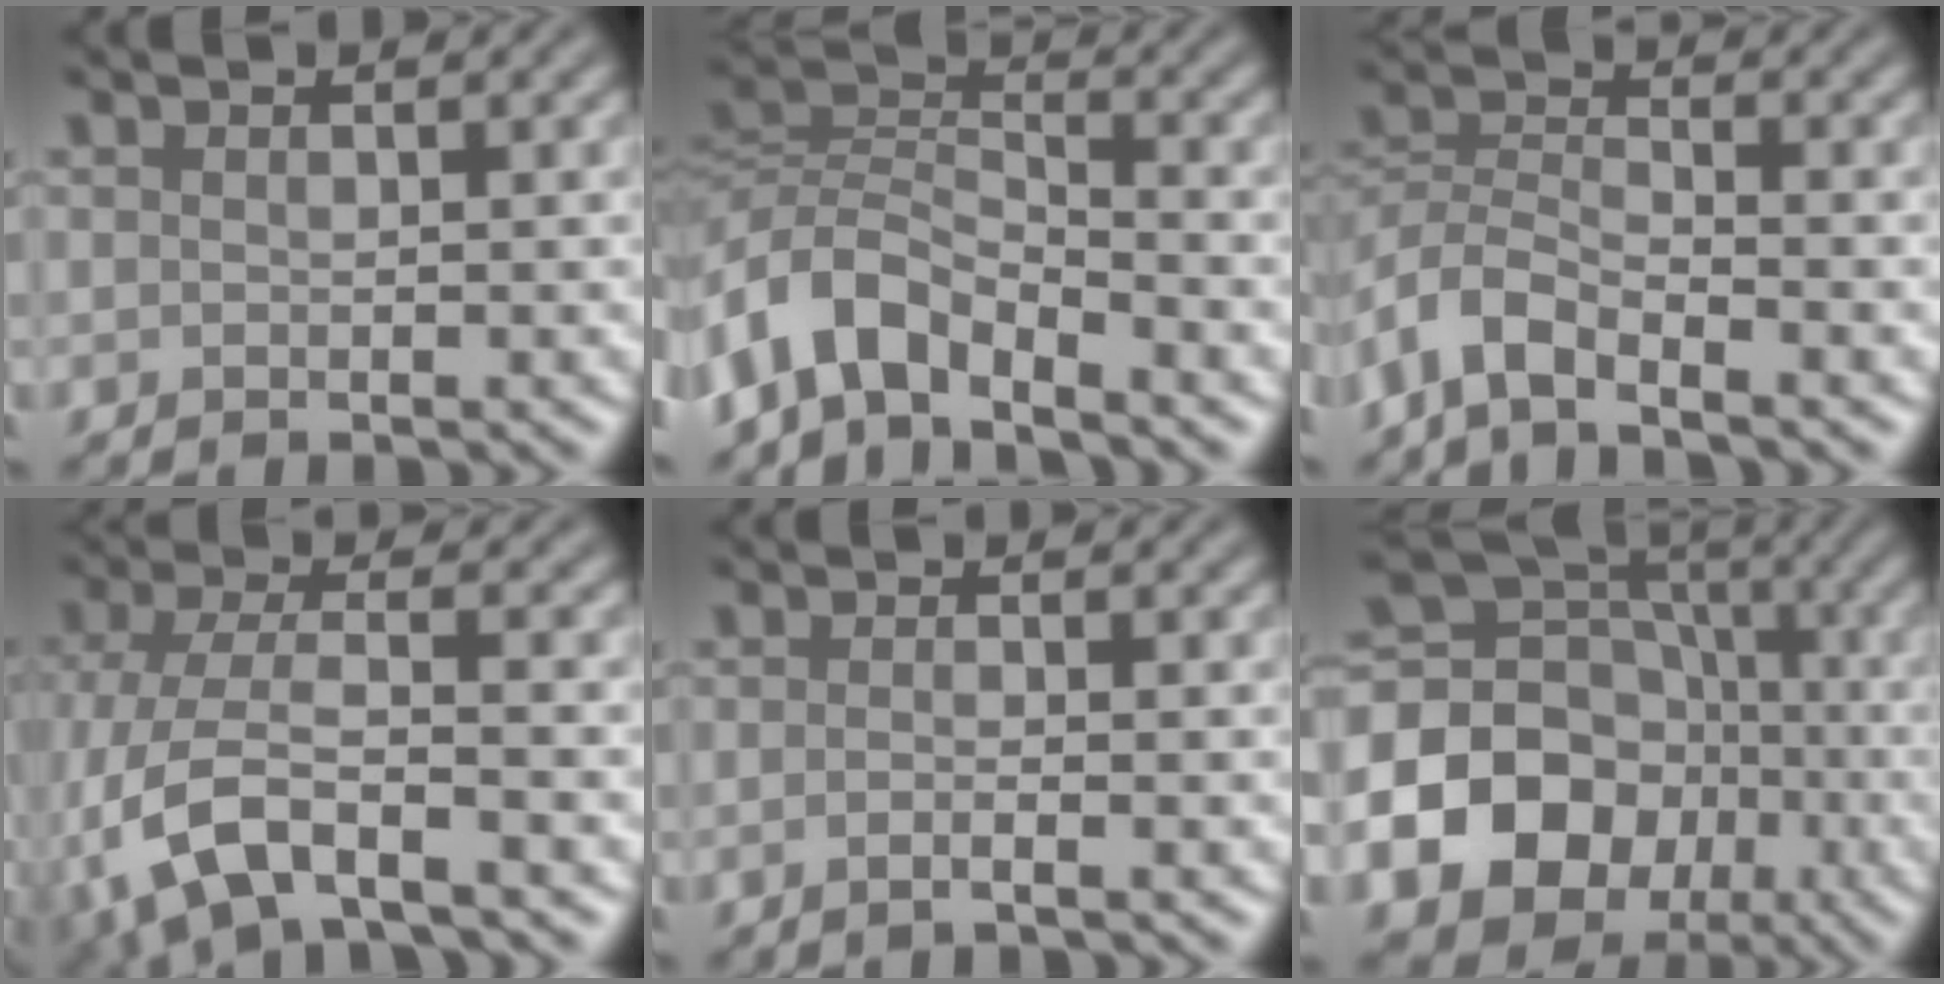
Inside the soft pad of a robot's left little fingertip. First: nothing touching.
{"total": 5.1, "force": [-3.3, 2.4, 3.0], "torque": [-0.047, 0.003, -0.077]}
{"total": 4.6, "force": [-3.6, 1.6, 2.4], "torque": [-0.046, 0.002, -0.081]}
{"total": 8.8, "force": [-4.5, 3.5, 6.7], "torque": [-0.151, -0.013, -0.092]}
{"total": 1.2, "force": [-0.5, 0.3, 1.0], "torque": [-0.017, -0.002, -0.012]}
{"total": 17.4, "force": [-5.5, 15.0, 6.9], "torque": [-0.162, -0.012, -0.105]}